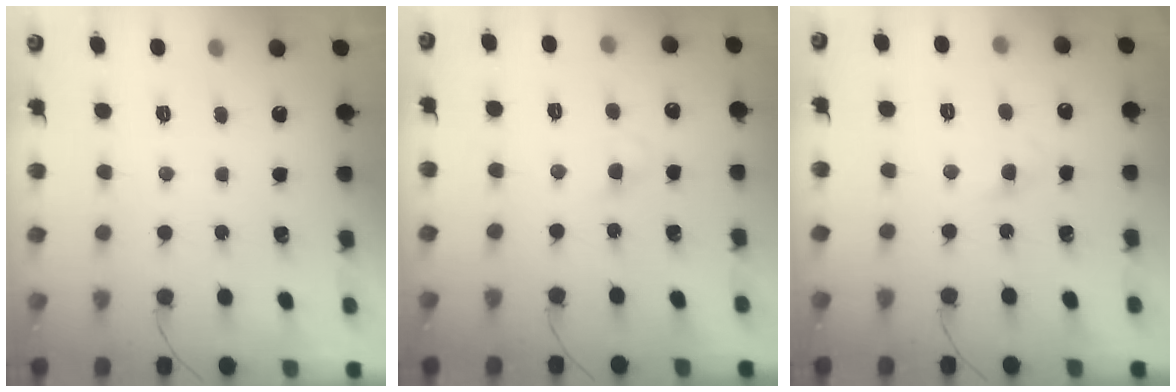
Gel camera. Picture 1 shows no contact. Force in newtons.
{"total": 2.6, "press": 2.4, "slide": 1.1}
{"total": 3.0, "press": 2.8, "slide": 1.1}